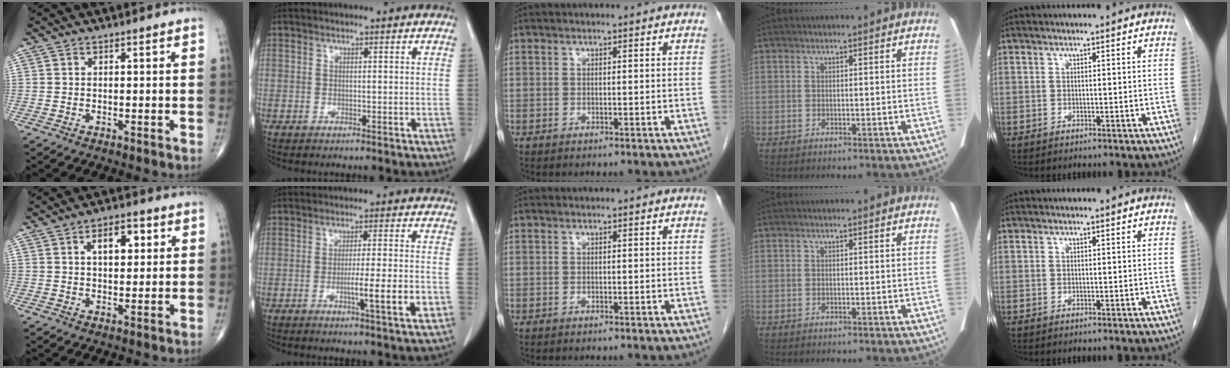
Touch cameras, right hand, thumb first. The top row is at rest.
{"thumb": {"total": 6.8, "force": [2.1, 3.7, 5.3], "torque": [-0.058, 0.002, 0.030]}, "index": {"total": 7.5, "force": [-2.2, -0.3, 7.2], "torque": [-0.110, -0.011, -0.036]}}